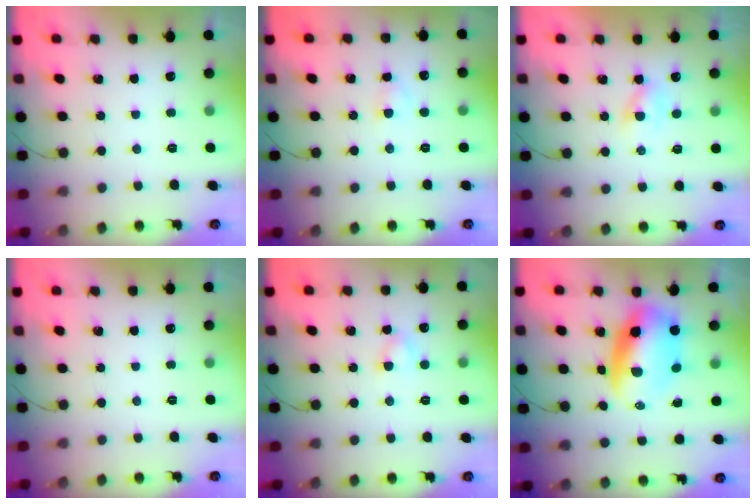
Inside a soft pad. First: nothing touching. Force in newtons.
{"total": 2.5, "press": 2.3, "slide": 1.1}
{"total": 1.6, "press": 1.5, "slide": 0.7}
{"total": 0.0}
{"total": 3.1, "press": 3.0, "slide": 0.7}
{"total": 9.7, "press": 9.4, "slide": 2.6}